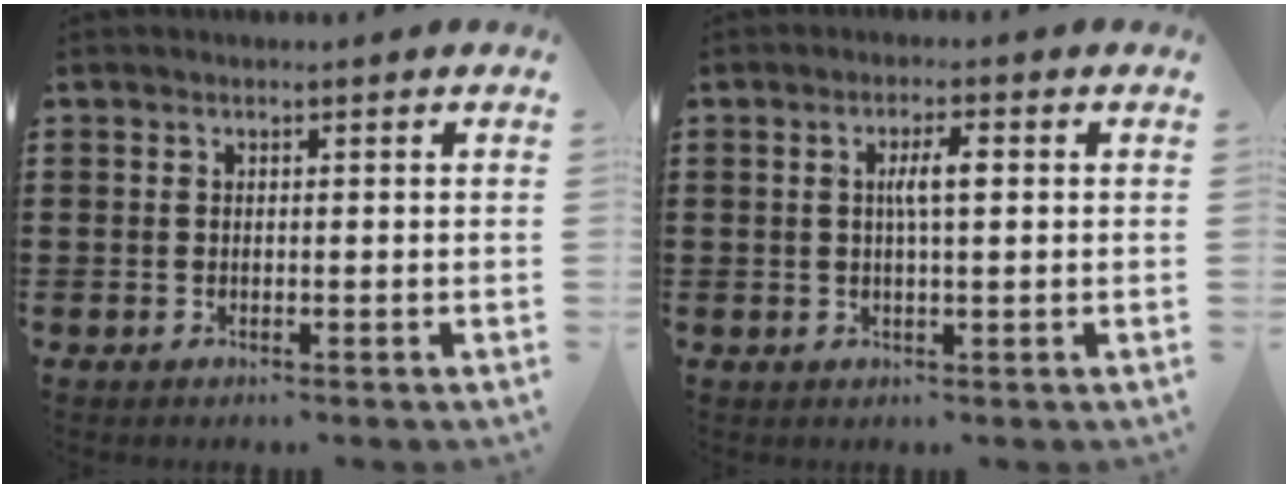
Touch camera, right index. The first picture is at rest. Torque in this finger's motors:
{"motor_torque": [0.16, -0.10, 0.15, 0.03]}